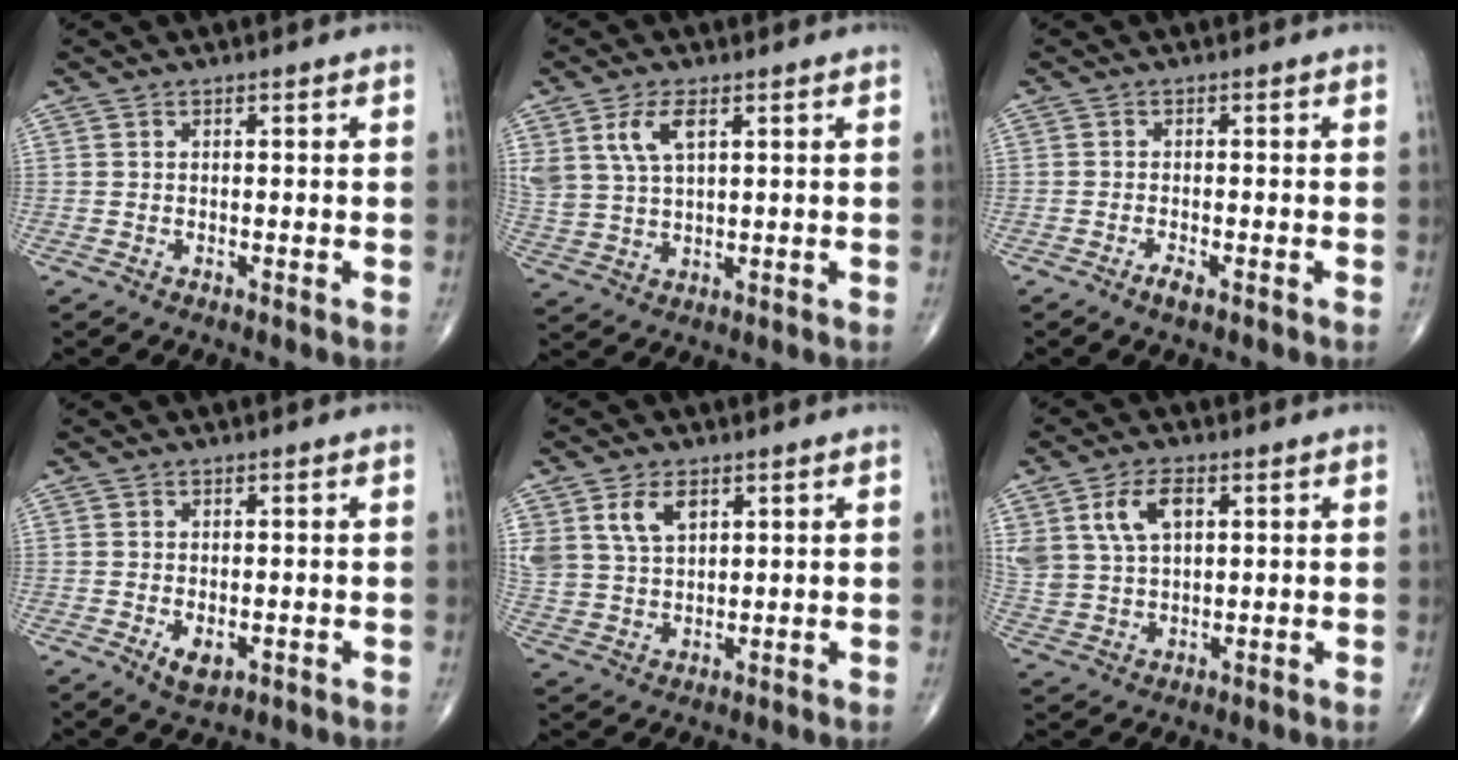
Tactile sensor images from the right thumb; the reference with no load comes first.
{"total": 7.3, "force": [3.2, 3.5, 5.4], "torque": [-0.114, -0.006, 0.071]}
{"total": 1.5, "force": [-1.0, 0.4, 1.1], "torque": [-0.024, 0.002, -0.019]}
{"total": 3.4, "force": [-1.0, 1.9, 2.6], "torque": [-0.035, -0.004, -0.008]}
{"total": 8.5, "force": [3.9, 5.5, 5.2], "torque": [-0.091, -0.011, 0.085]}
{"total": 9.8, "force": [3.8, 5.9, 6.8], "torque": [-0.130, -0.003, 0.081]}